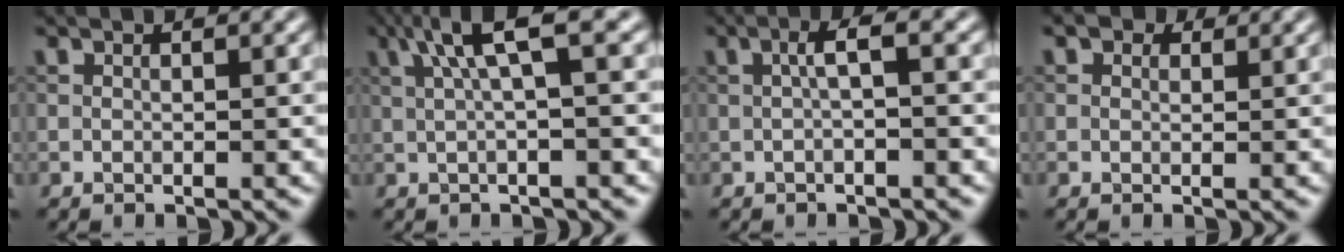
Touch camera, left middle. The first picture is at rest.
{"total": 4.8, "force": [1.5, 0.8, 4.5], "torque": [-0.078, 0.016, 0.026]}
{"total": 2.0, "force": [-0.2, 0.2, 2.0], "torque": [-0.038, 0.009, -0.006]}
{"total": 2.0, "force": [1.4, 1.2, 0.8], "torque": [-0.014, -0.003, 0.010]}